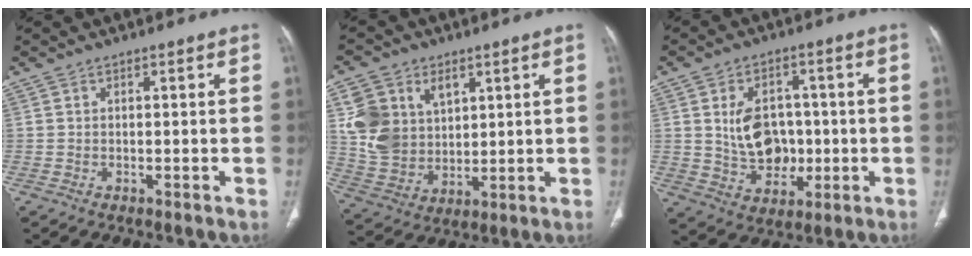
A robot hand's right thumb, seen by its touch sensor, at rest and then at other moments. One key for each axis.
{"total": 13.8, "fx": 4.6, "fy": 10.7, "fz": 7.4, "tx": -0.116, "ty": -0.013, "tz": 0.103}
{"total": 11.0, "fx": 0.5, "fy": 8.4, "fz": 7.1, "tx": -0.086, "ty": 0.005, "tz": 0.021}